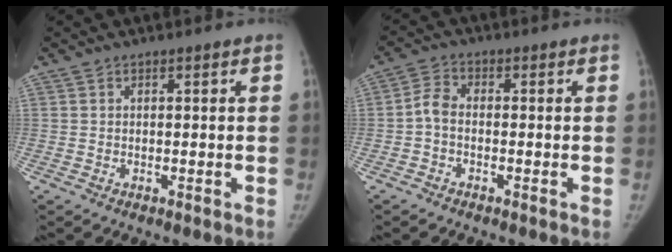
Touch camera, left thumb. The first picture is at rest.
{"total": 3.8, "force": [-1.0, 2.3, 2.8], "torque": [-0.053, 0.015, -0.031]}